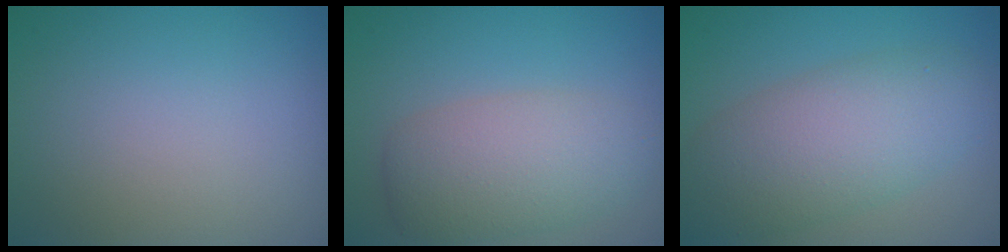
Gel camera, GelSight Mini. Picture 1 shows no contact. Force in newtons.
{"total": 5.3, "press": 5.3, "slide": 0.3}
{"total": 6.7, "press": 6.7, "slide": 0.5}